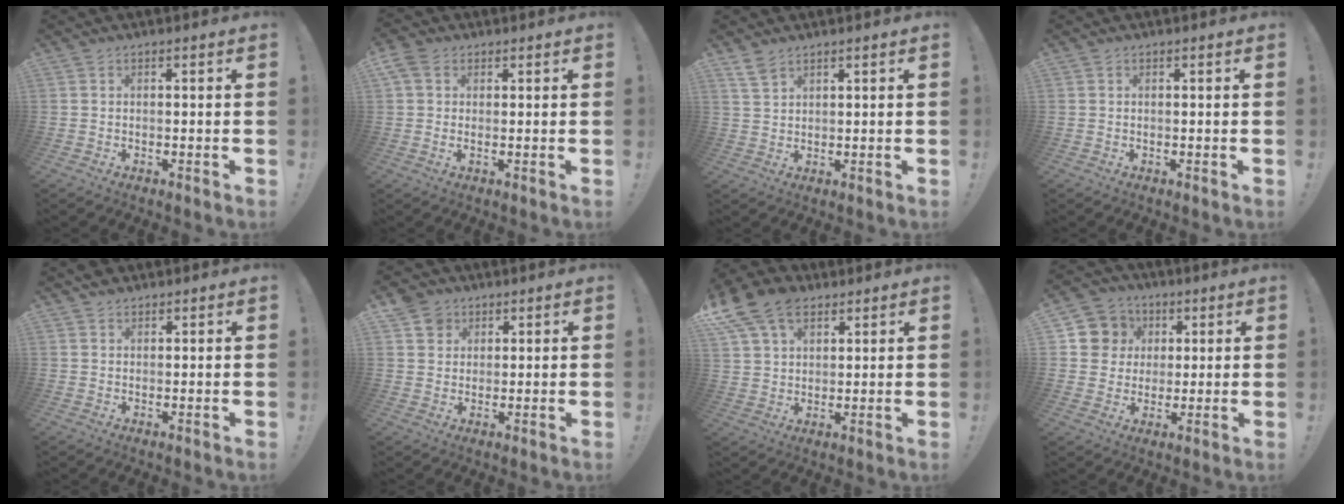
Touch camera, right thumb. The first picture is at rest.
{"total": 4.1, "force": [1.9, 2.5, 2.6], "torque": [-0.046, -0.004, 0.037]}
{"total": 4.3, "force": [3.3, 2.2, 1.7], "torque": [-0.028, -0.018, 0.063]}
{"total": 0.0}
{"total": 2.0, "force": [1.5, 1.2, 0.4], "torque": [0.001, -0.010, 0.028]}
{"total": 6.1, "force": [3.5, 4.9, 1.0], "torque": [-0.012, -0.020, 0.067]}
{"total": 14.1, "force": [7.9, 9.4, 6.8], "torque": [-0.125, -0.034, 0.155]}
{"total": 9.9, "force": [2.4, 9.4, 2.1], "torque": [-0.018, -0.010, 0.052]}